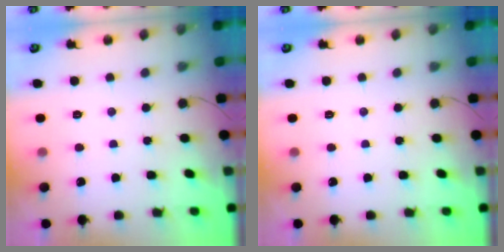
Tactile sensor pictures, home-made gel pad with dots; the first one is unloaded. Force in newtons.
{"total": 0.0}